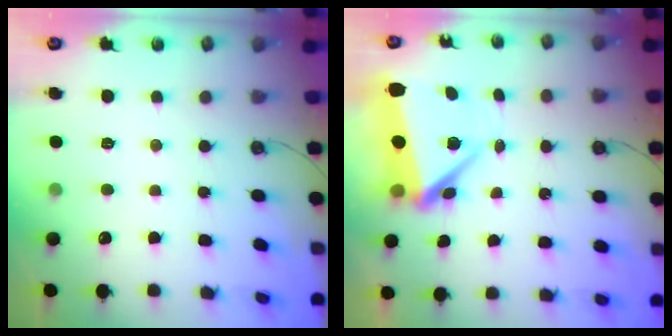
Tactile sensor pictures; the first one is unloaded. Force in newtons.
{"total": 7.9, "press": 7.9, "slide": 0.7}